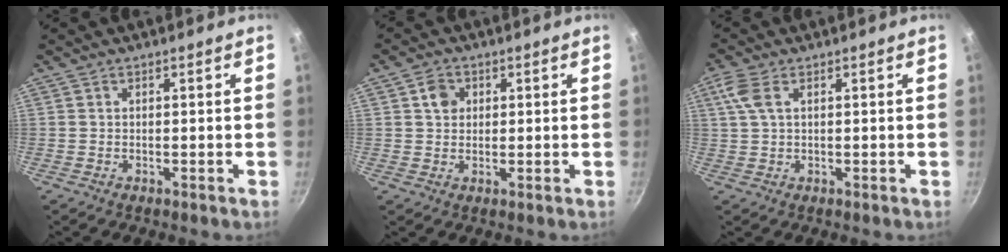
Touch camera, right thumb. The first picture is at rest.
{"total": 3.6, "force": [1.1, 3.0, 1.7], "torque": [-0.012, 0.002, 0.017]}
{"total": 4.3, "force": [1.5, 2.2, 3.4], "torque": [-0.080, 0.010, 0.030]}